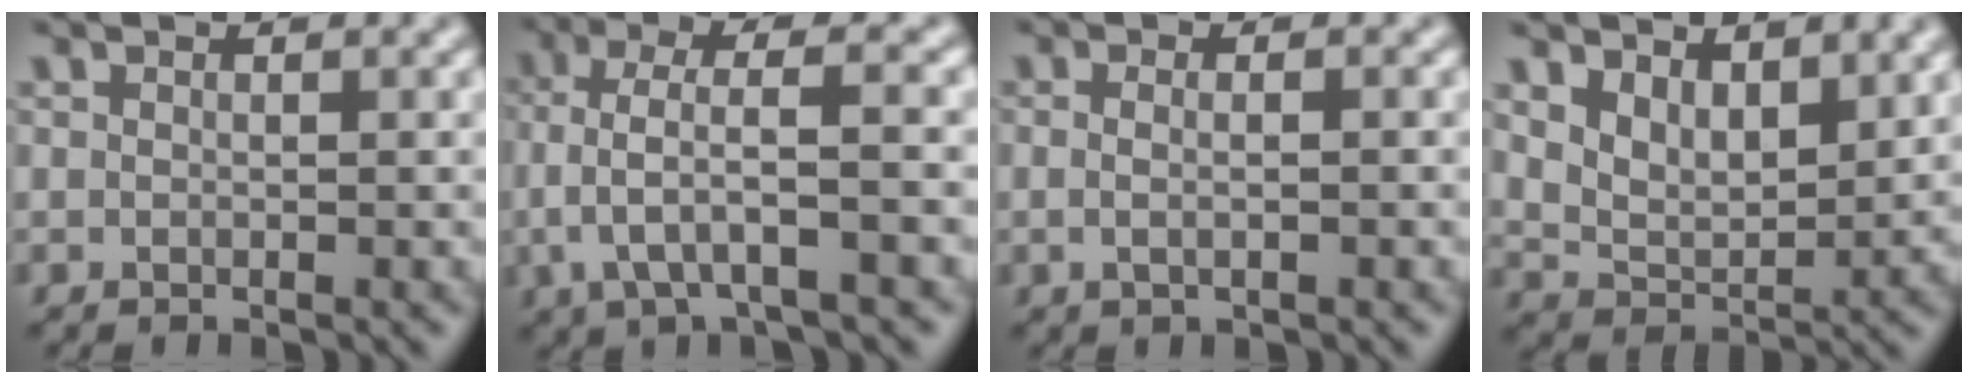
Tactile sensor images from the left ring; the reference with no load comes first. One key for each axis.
{"total": 4.8, "fx": -0.4, "fy": 1.2, "fz": 4.6, "tx": -0.098, "ty": 0.012, "tz": -0.006}
{"total": 2.3, "fx": 0.4, "fy": 1.2, "fz": 2.0, "tx": -0.016, "ty": -0.001, "tz": -0.013}
{"total": 4.2, "fx": 2.4, "fy": 2.3, "fz": 2.6, "tx": -0.059, "ty": -0.015, "tz": 0.046}